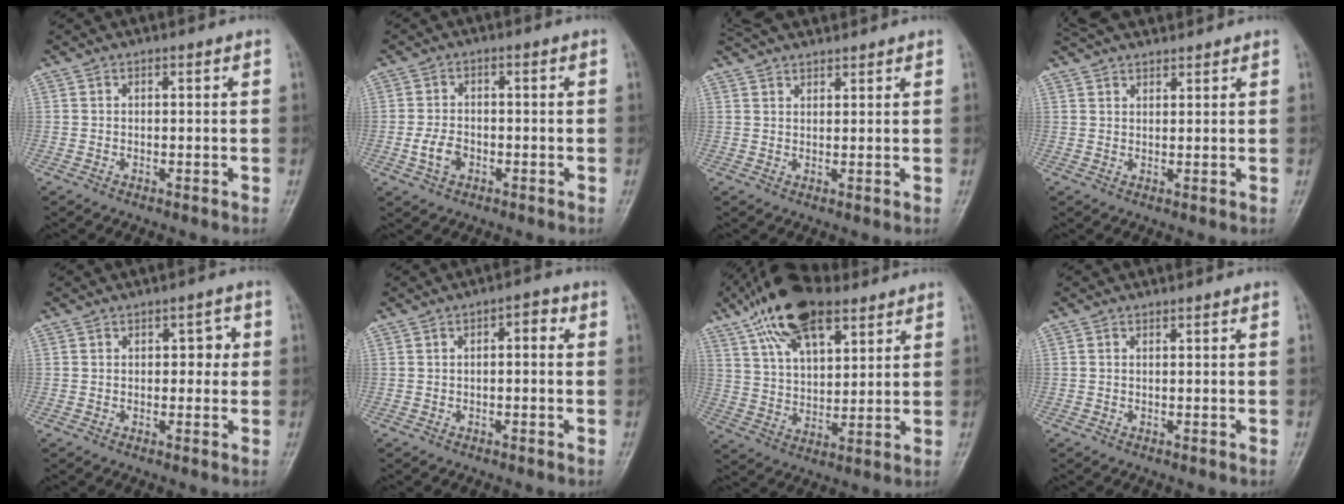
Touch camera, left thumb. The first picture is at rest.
{"total": 4.0, "force": [-1.5, 2.8, 2.5], "torque": [-0.046, 0.010, -0.029]}
{"total": 7.6, "force": [6.8, 2.1, 2.5], "torque": [-0.028, 0.015, 0.121]}
{"total": 7.8, "force": [7.0, 2.3, 2.7], "torque": [-0.030, 0.015, 0.123]}
{"total": 3.1, "force": [0.5, 2.1, 2.2], "torque": [-0.001, 0.004, -0.001]}
{"total": 2.9, "force": [0.4, 1.4, 2.5], "torque": [-0.027, 0.014, -0.002]}
{"total": 16.5, "force": [10.1, 7.6, 10.6], "torque": [-0.159, -0.021, 0.180]}
{"total": 0.0}